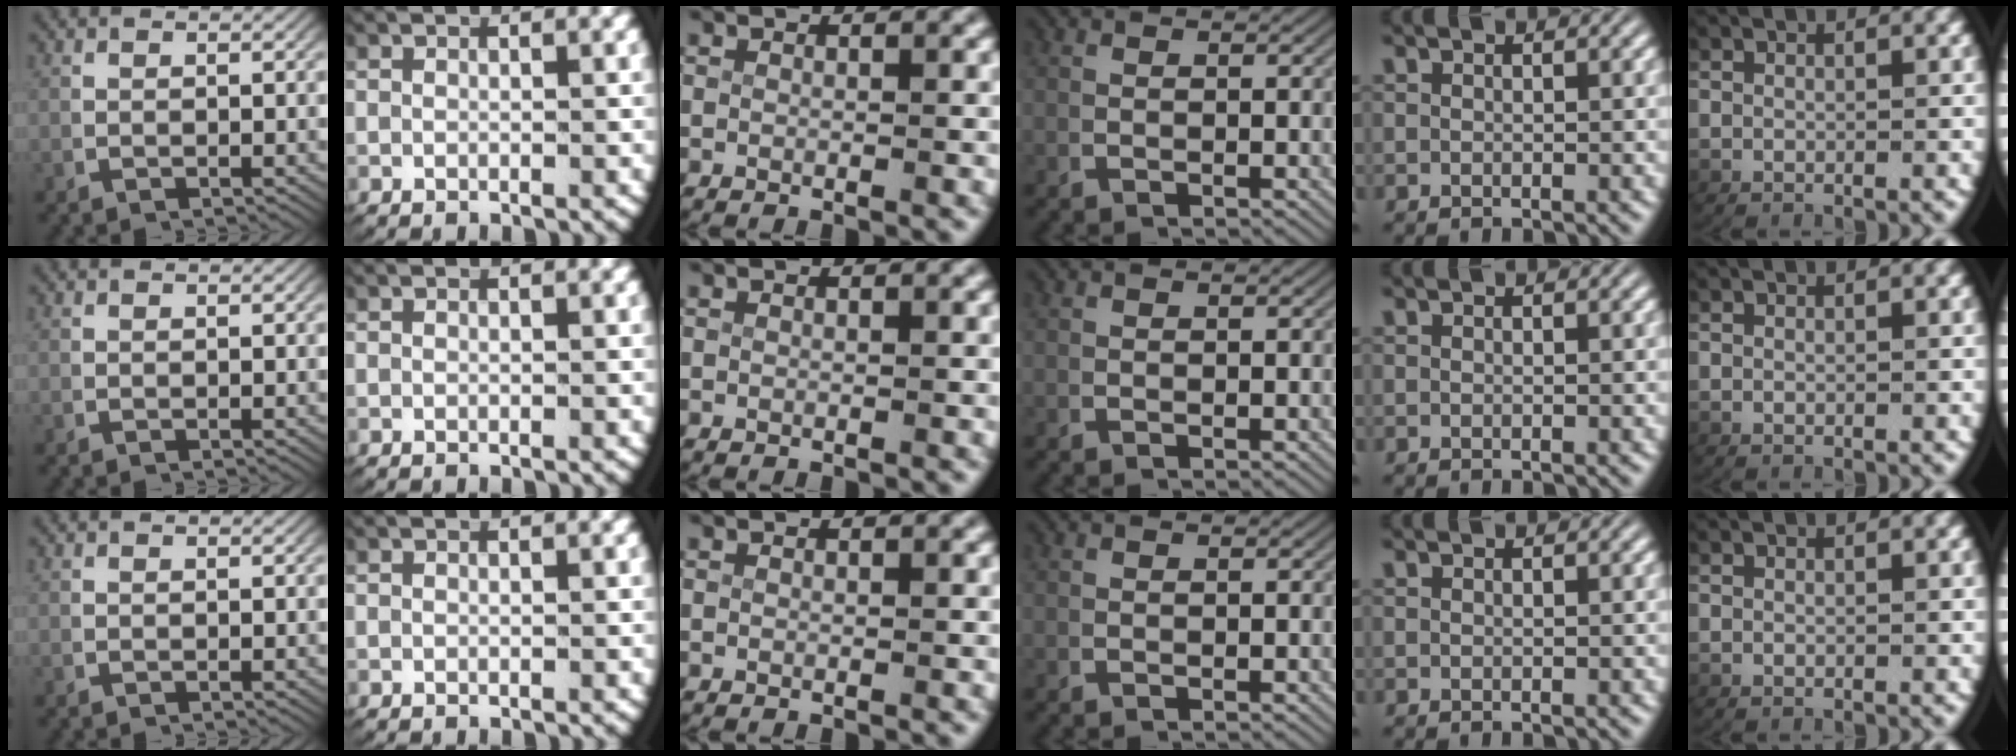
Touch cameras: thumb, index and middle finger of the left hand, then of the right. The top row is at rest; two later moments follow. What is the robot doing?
{"motion": "lift_and_place", "object": "keyboard"}